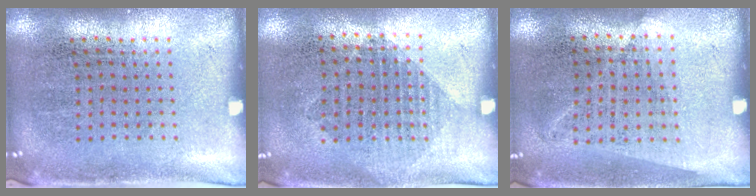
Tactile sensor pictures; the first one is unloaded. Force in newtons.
{"total": 1.0, "press": 0.9, "slide": 0.5}
{"total": 1.1, "press": 1.0, "slide": 0.5}